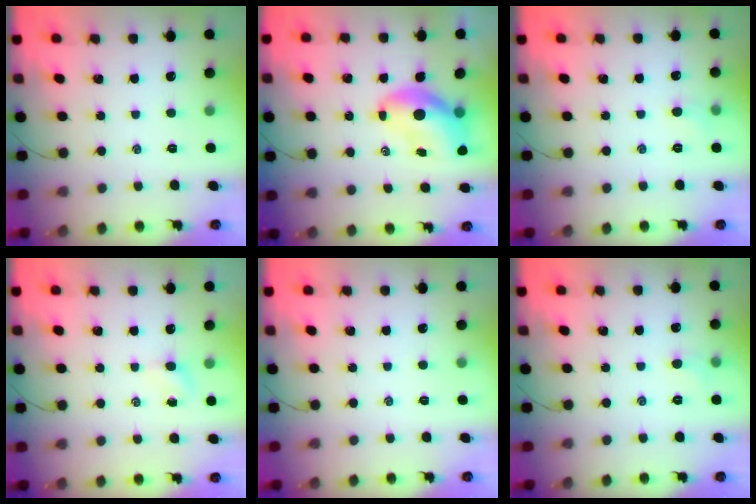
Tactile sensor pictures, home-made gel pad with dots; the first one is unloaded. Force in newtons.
{"total": 9.1, "press": 8.7, "slide": 2.5}
{"total": 3.9, "press": 3.7, "slide": 1.3}
{"total": 2.9, "press": 2.7, "slide": 1.1}
{"total": 0.0}
{"total": 3.9, "press": 3.7, "slide": 1.3}